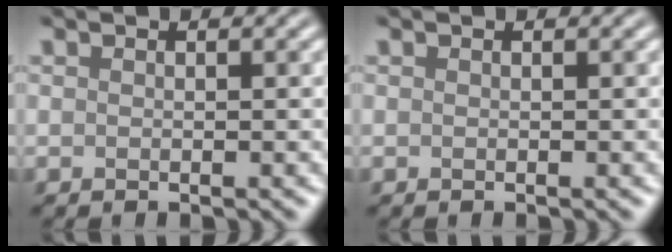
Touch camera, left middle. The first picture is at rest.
{"total": 0.0}